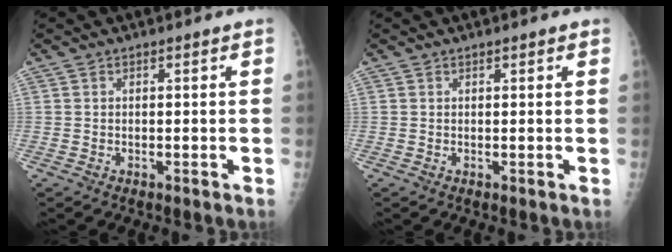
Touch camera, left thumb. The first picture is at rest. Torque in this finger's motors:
{"motor_torque": [-0.03, 0.10, -0.05, 0.17, -0.02]}